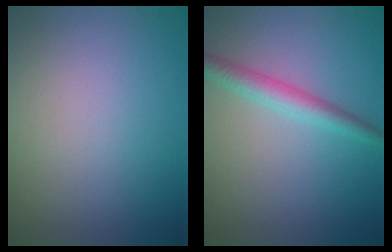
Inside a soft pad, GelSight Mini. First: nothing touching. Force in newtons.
{"total": 2.5, "press": 2.5, "slide": 0.1}